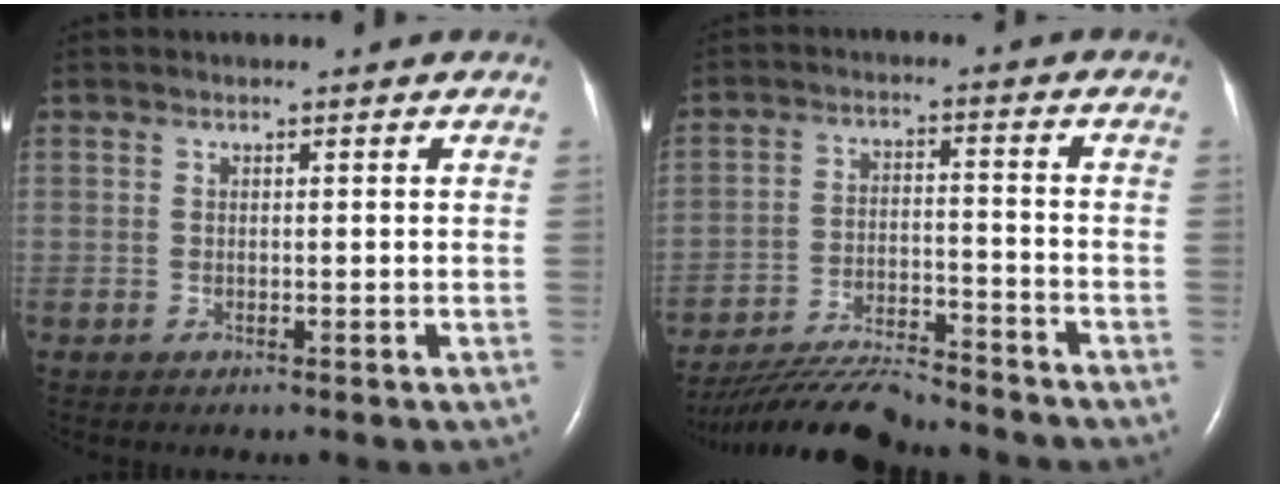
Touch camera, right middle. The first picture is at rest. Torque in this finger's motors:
{"motor_torque": [0.96, -1.18, 0.11, 0.07]}